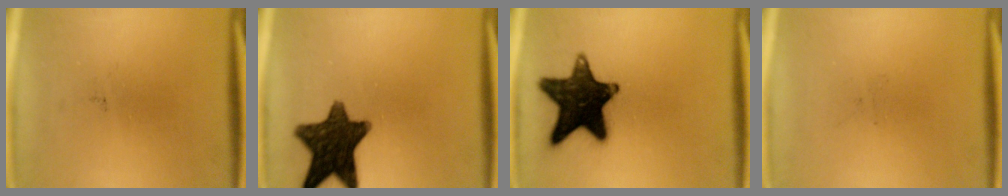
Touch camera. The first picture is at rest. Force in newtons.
{"total": 13.3}
{"total": 16.8}
{"total": 0.0}